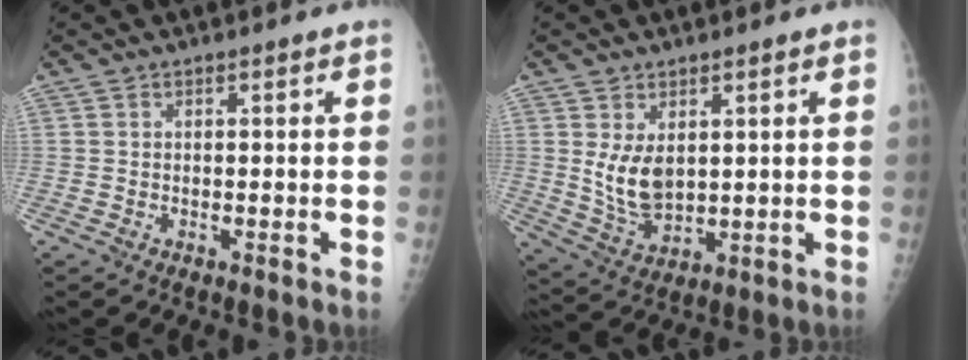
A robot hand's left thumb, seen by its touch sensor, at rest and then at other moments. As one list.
[{"total": 7.4, "force": [1.9, 4.3, 5.7], "torque": [-0.091, -0.023, 0.053]}]